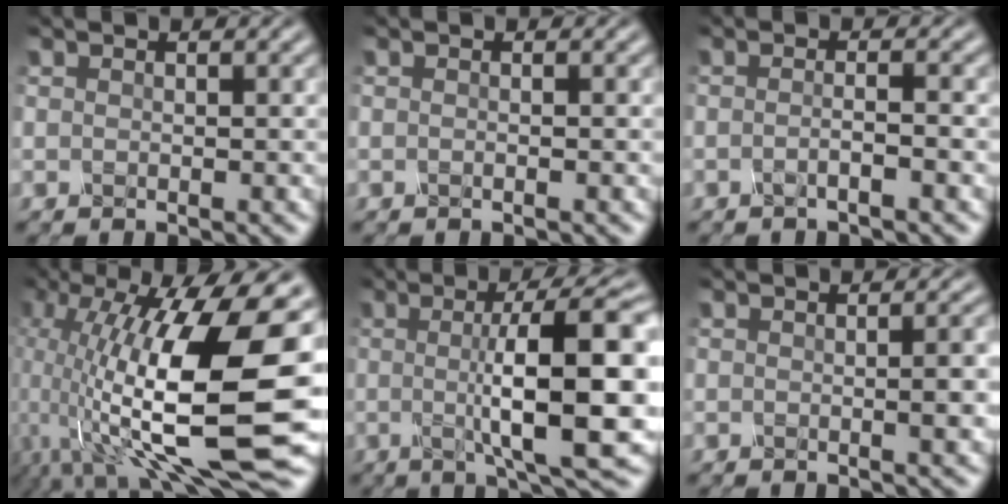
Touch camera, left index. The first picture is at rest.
{"total": 0.6, "force": [-0.2, 0.3, 0.5], "torque": [-0.003, -0.007, -0.009]}
{"total": 1.6, "force": [-0.6, 0.5, 1.4], "torque": [-0.015, -0.008, -0.020]}
{"total": 17.5, "force": [-1.2, 6.2, 16.3], "torque": [-0.315, -0.001, -0.023]}
{"total": 12.4, "force": [0.2, 2.8, 12.1], "torque": [-0.153, 0.006, 0.002]}
{"total": 3.5, "force": [-0.1, 1.2, 3.3], "torque": [-0.025, 0.011, -0.003]}